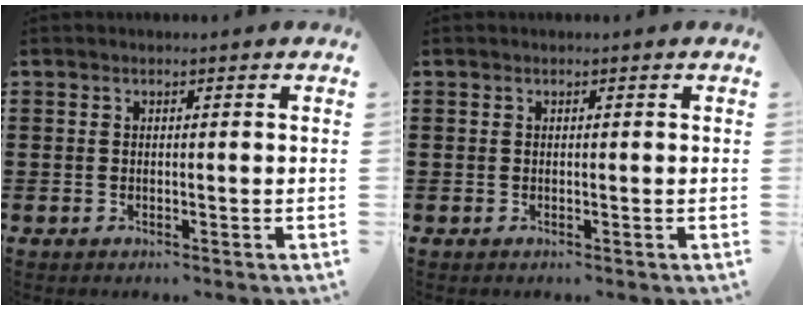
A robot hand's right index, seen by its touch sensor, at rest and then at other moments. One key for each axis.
{"total": 0.0}